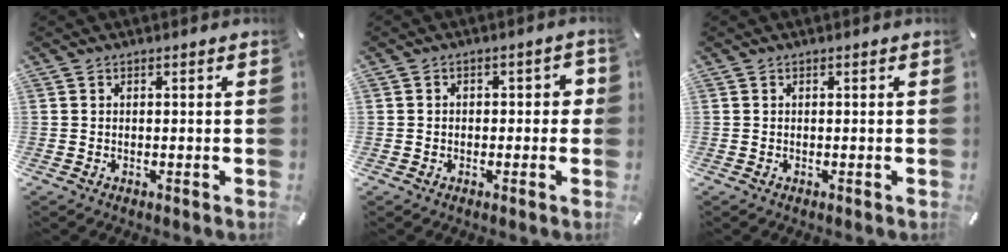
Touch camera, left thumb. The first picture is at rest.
{"total": 2.8, "force": [-1.1, 2.0, 1.5], "torque": [-0.020, 0.010, -0.027]}
{"total": 0.0}